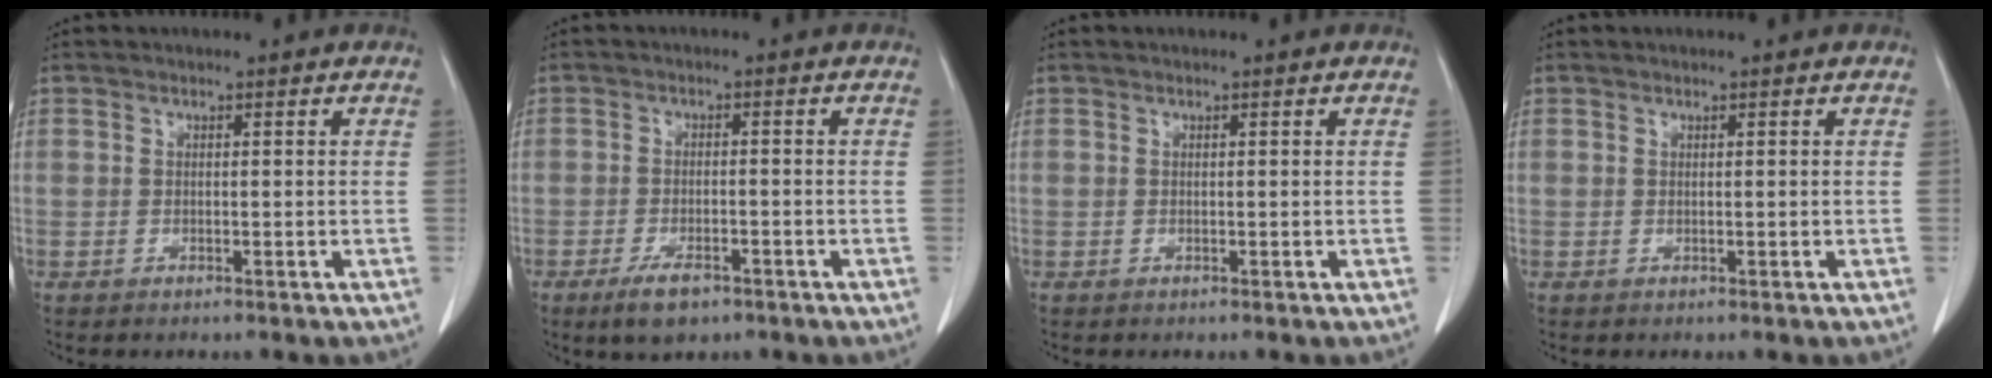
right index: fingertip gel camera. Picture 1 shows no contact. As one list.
[{"total": 4.9, "force": [-3.2, 1.9, 3.1], "torque": [-0.060, -0.003, -0.050]}, {"total": 0.0}, {"total": 0.0}]